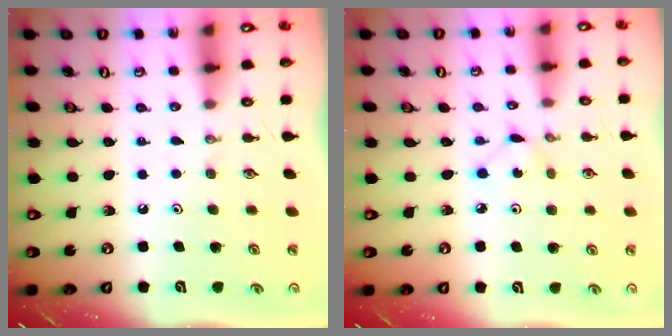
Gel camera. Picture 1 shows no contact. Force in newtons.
{"total": 2.6, "press": 2.6, "slide": 0.3}